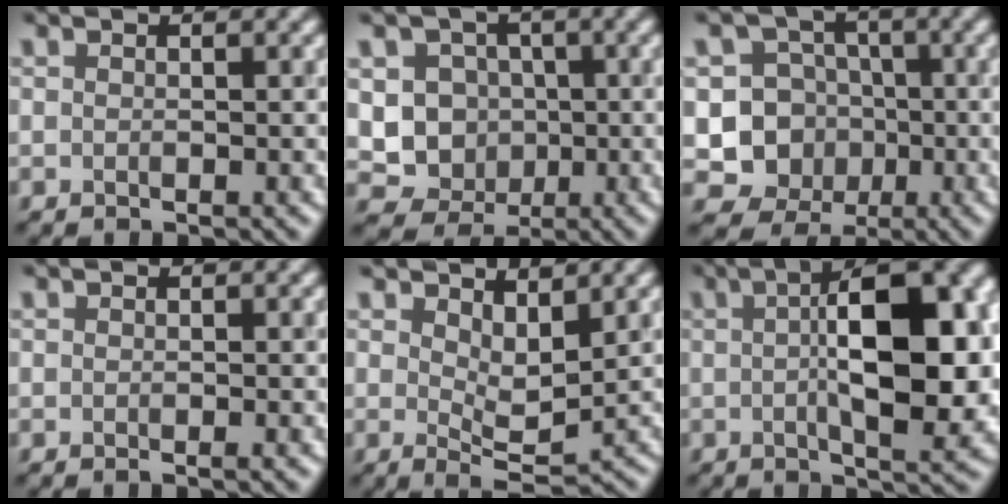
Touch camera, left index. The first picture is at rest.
{"total": 6.4, "force": [0.0, 5.9, 2.2], "torque": [-0.025, 0.016, -0.023]}
{"total": 8.3, "force": [-1.9, 7.8, 2.1], "torque": [-0.022, -0.001, -0.060]}
{"total": 0.6, "force": [-0.3, 0.0, 0.6], "torque": [-0.006, -0.002, -0.006]}
{"total": 3.4, "force": [1.5, 1.3, 2.7], "torque": [-0.047, -0.010, 0.028]}
{"total": 12.6, "force": [0.9, 4.3, 11.8], "torque": [-0.155, 0.012, 0.012]}